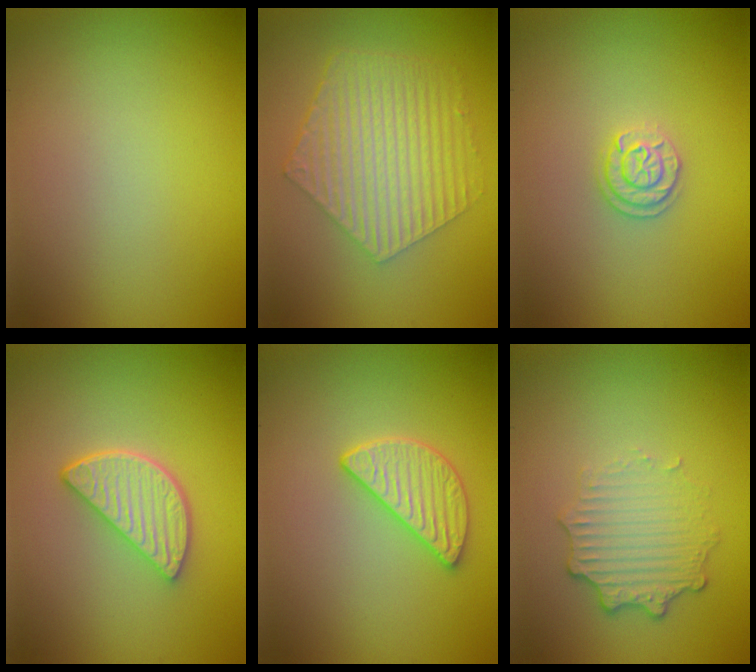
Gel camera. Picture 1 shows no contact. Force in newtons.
{"total": 6.0, "press": 4.3, "slide": 4.2}
{"total": 2.0, "press": 1.9, "slide": 0.8}
{"total": 3.9, "press": 3.2, "slide": 2.2}
{"total": 2.9, "press": 2.6, "slide": 1.1}
{"total": 3.5, "press": 2.7, "slide": 2.2}